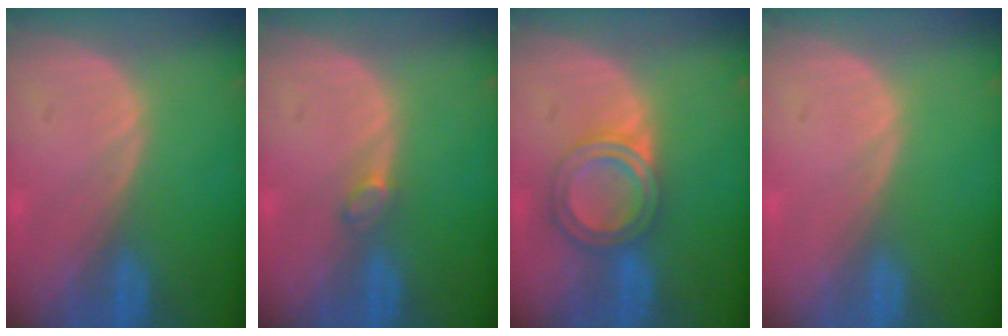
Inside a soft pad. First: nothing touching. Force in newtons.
{"total": 1.4, "press": 1.4, "slide": 0.2}
{"total": 5.9, "press": 5.4, "slide": 2.4}
{"total": 0.0}